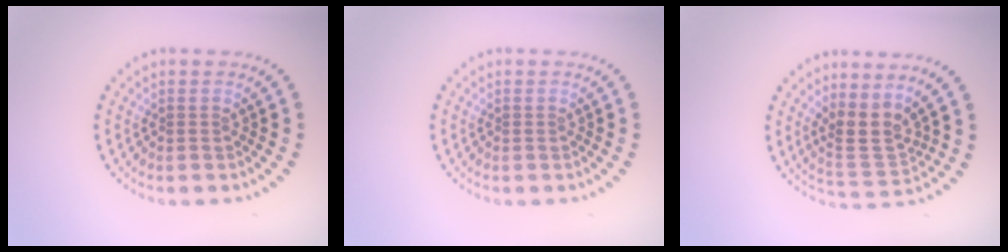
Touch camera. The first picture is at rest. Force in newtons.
{"total": 0.0}
{"total": 3.2, "press": 2.3, "slide": 2.1}